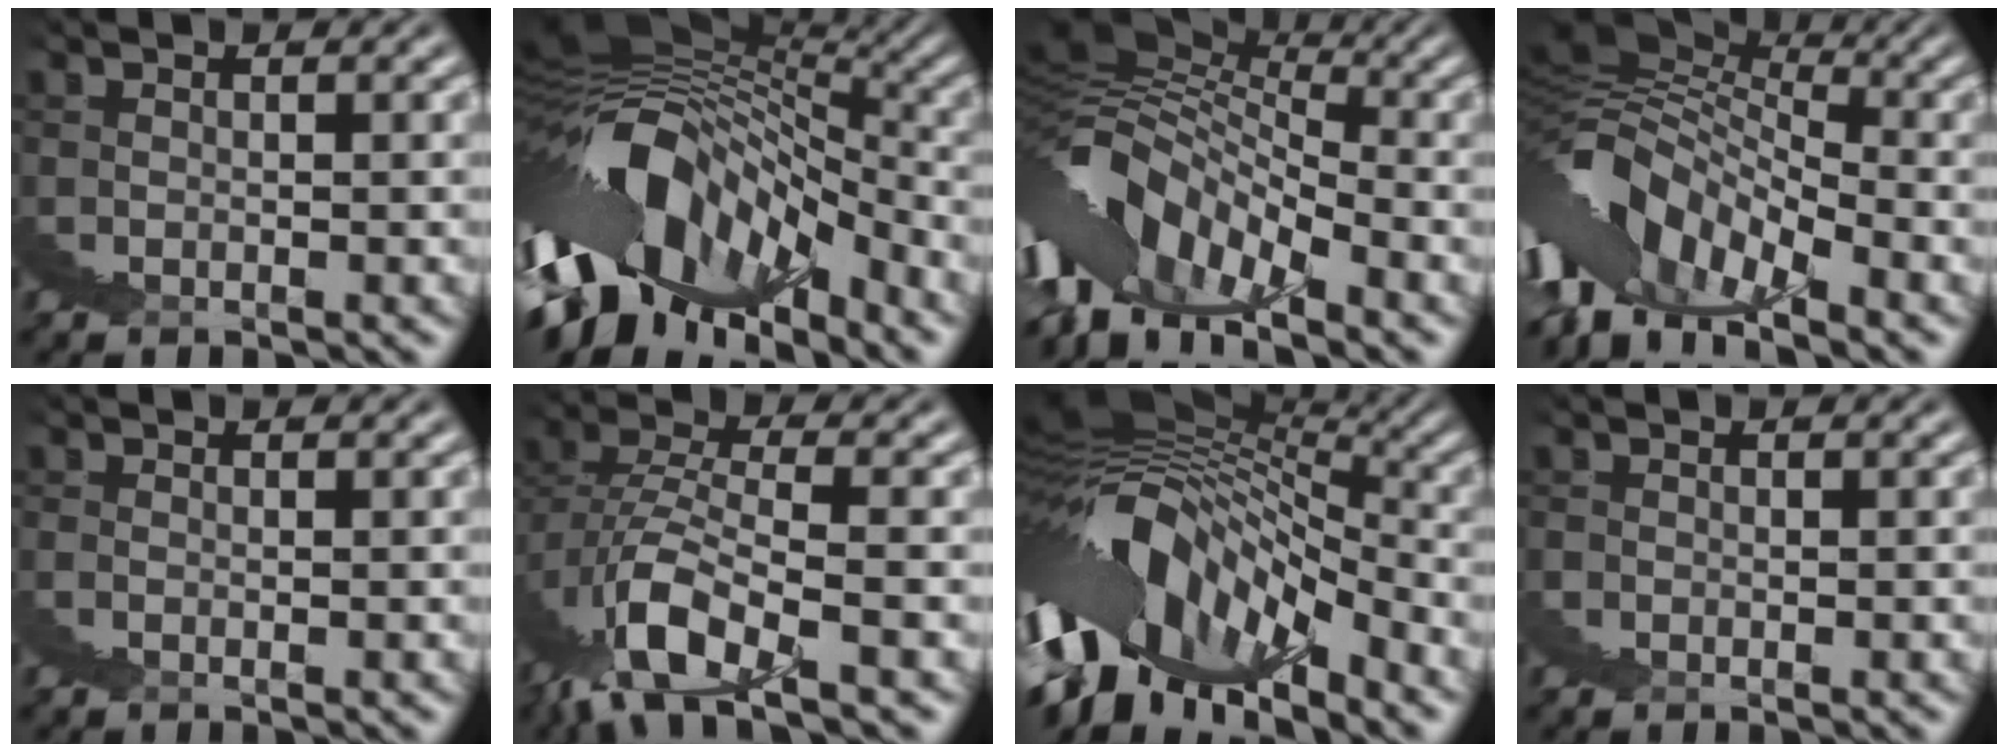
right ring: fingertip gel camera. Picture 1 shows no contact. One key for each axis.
{"total": 12.7, "fx": -1.2, "fy": 5.1, "fz": 11.5, "tx": -0.129, "ty": 0.026, "tz": -0.024}
{"total": 7.8, "fx": 1.8, "fy": 3.2, "fz": 6.8, "tx": -0.066, "ty": 0.028, "tz": 0.014}
{"total": 7.0, "fx": 1.8, "fy": 2.8, "fz": 6.2, "tx": -0.057, "ty": 0.027, "tz": 0.015}
{"total": 1.1, "fx": -0.5, "fy": -0.6, "fz": -0.8, "tx": 0.013, "ty": -0.001, "tz": -0.009}
{"total": 3.8, "fx": 0.2, "fy": 0.4, "fz": 3.7, "tx": -0.056, "ty": 0.020, "tz": -0.005}
{"total": 11.6, "fx": -0.3, "fy": 4.4, "fz": 10.7, "tx": -0.124, "ty": 0.029, "tz": -0.007}
{"total": 0.8, "fx": 0.1, "fy": 0.3, "fz": -0.8, "tx": 0.020, "ty": 0.004, "tz": -0.002}